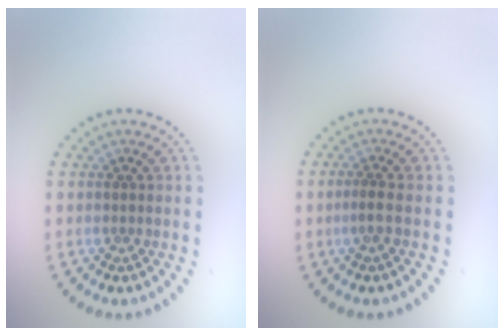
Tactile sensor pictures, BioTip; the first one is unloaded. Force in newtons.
{"total": 1.1, "press": 0.8, "slide": 0.7}